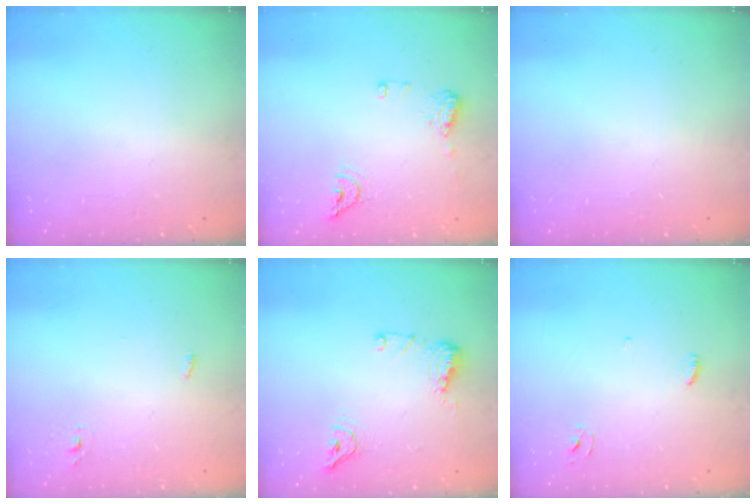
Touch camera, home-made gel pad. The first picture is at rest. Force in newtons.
{"total": 9.1, "press": 9.1, "slide": 1.1}
{"total": 0.0}
{"total": 2.7, "press": 2.6, "slide": 0.8}
{"total": 8.9, "press": 8.7, "slide": 1.7}
{"total": 3.3, "press": 3.3, "slide": 0.3}